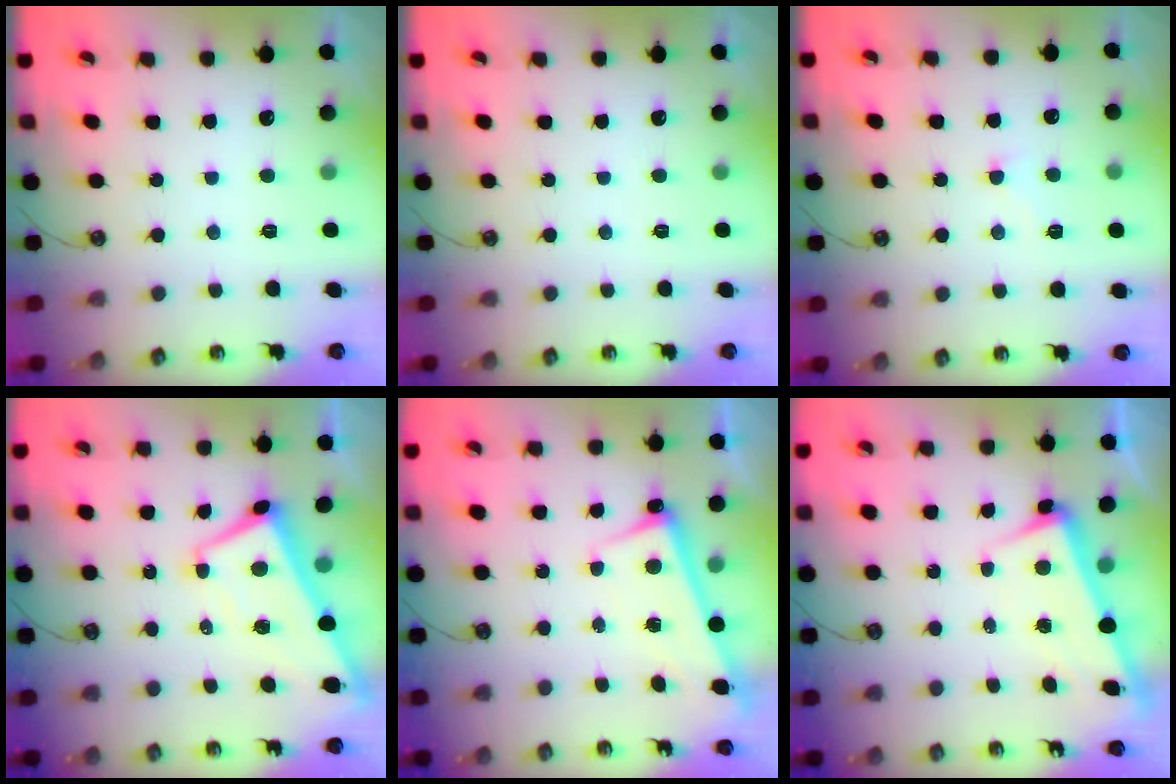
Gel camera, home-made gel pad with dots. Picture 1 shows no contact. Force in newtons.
{"total": 0.0}
{"total": 0.9, "press": 0.7, "slide": 0.5}
{"total": 5.2, "press": 5.2, "slide": 0.8}
{"total": 2.9, "press": 2.8, "slide": 0.7}
{"total": 3.0, "press": 2.9, "slide": 0.8}